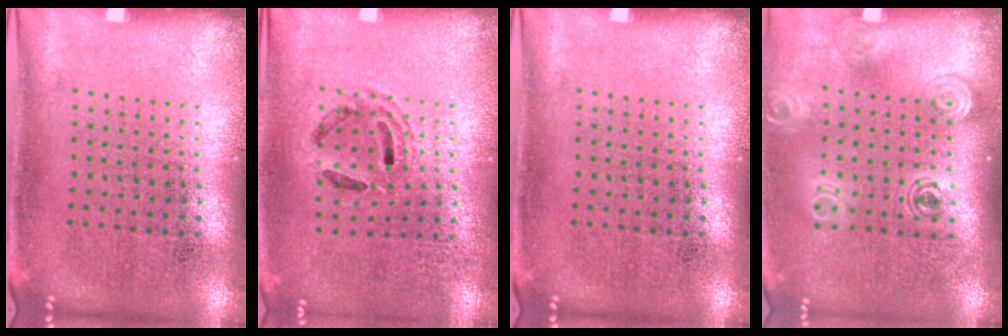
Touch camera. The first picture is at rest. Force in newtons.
{"total": 1.2, "press": 1.1, "slide": 0.4}
{"total": 0.0}
{"total": 1.5, "press": 1.3, "slide": 0.9}